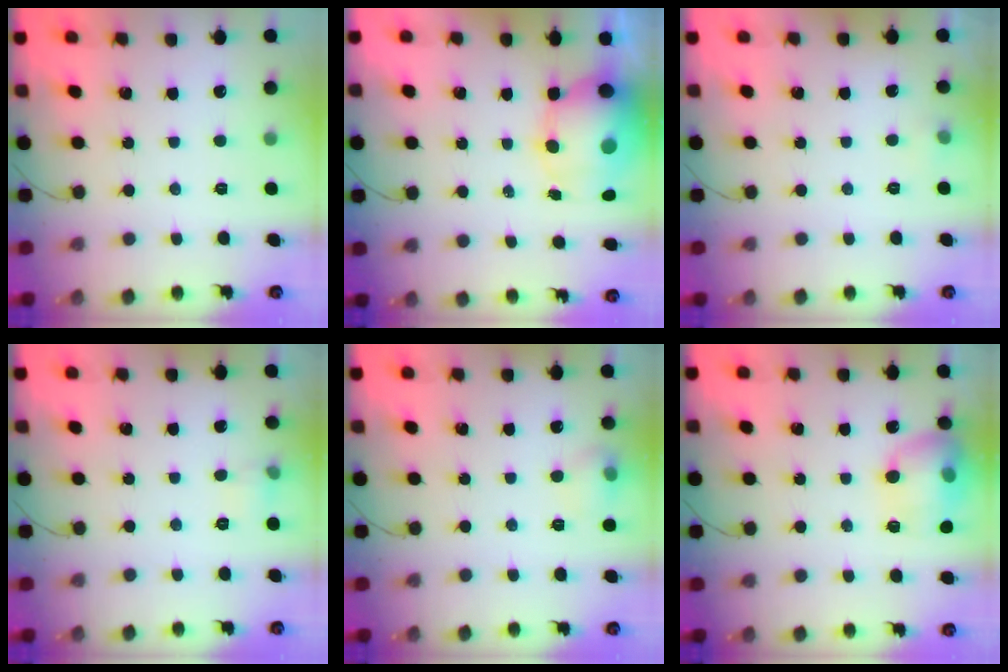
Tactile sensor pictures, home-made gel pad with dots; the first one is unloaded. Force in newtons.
{"total": 11.5, "press": 11.1, "slide": 3.0}
{"total": 4.4, "press": 3.0, "slide": 3.2}
{"total": 4.4, "press": 4.2, "slide": 1.2}
{"total": 7.1, "press": 7.1, "slide": 0.9}
{"total": 14.8, "press": 14.7, "slide": 1.7}